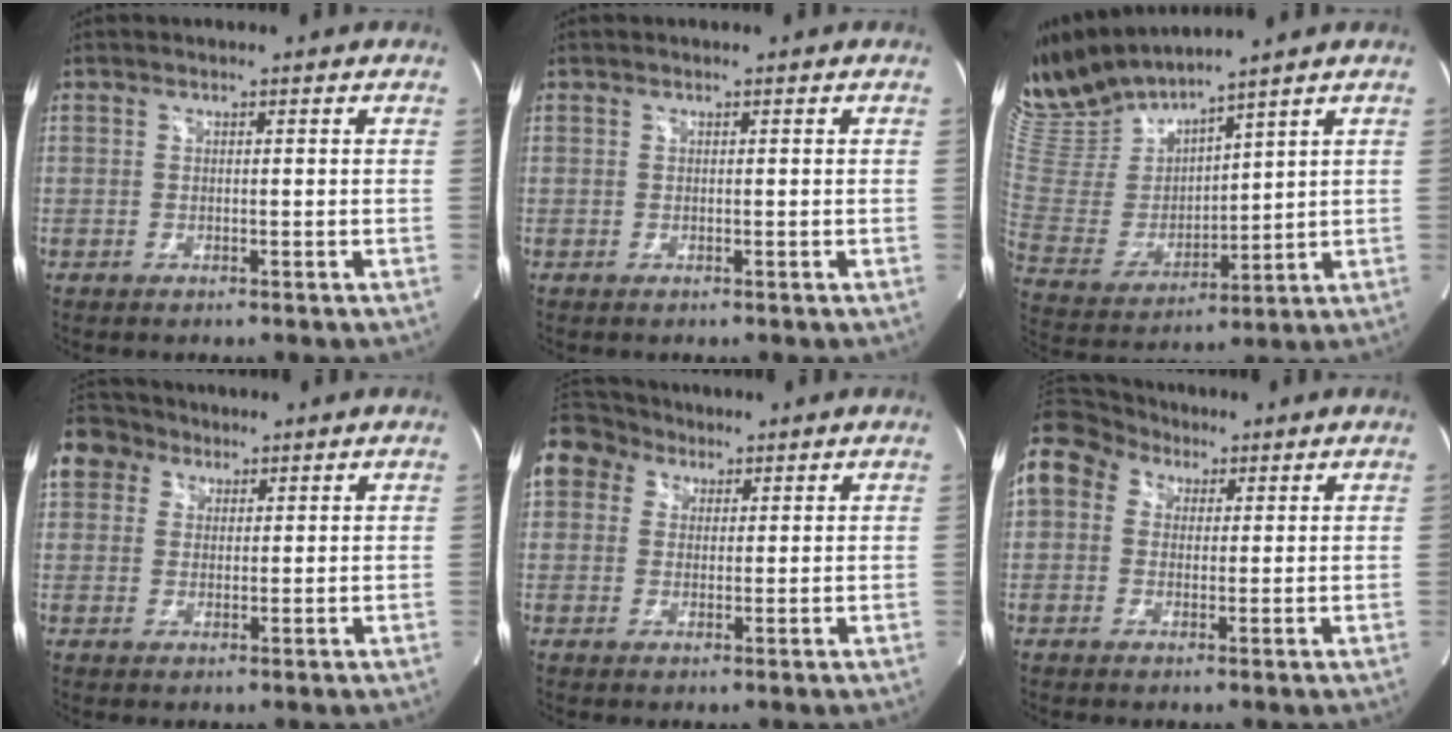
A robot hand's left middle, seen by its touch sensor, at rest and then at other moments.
{"total": 0.0}
{"total": 13.1, "force": [12.3, 1.0, 4.6], "torque": [-0.111, -0.005, 0.261]}
{"total": 6.4, "force": [3.7, 5.1, 1.3], "torque": [-0.029, 0.031, 0.074]}
{"total": 10.0, "force": [5.4, 7.9, 3.0], "torque": [-0.078, 0.051, 0.104]}
{"total": 15.7, "force": [7.3, 12.1, 6.7], "torque": [-0.202, 0.094, 0.141]}